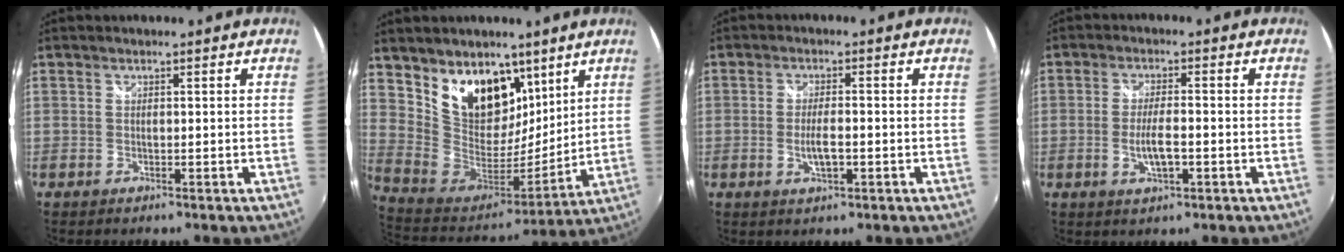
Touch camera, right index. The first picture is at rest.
{"total": 17.9, "force": [10.7, 11.4, 8.7], "torque": [-0.174, 0.005, 0.212]}
{"total": 3.9, "force": [-1.1, 1.1, 3.5], "torque": [-0.067, -0.006, -0.019]}
{"total": 4.9, "force": [-1.5, 1.3, 4.5], "torque": [-0.086, -0.007, -0.025]}